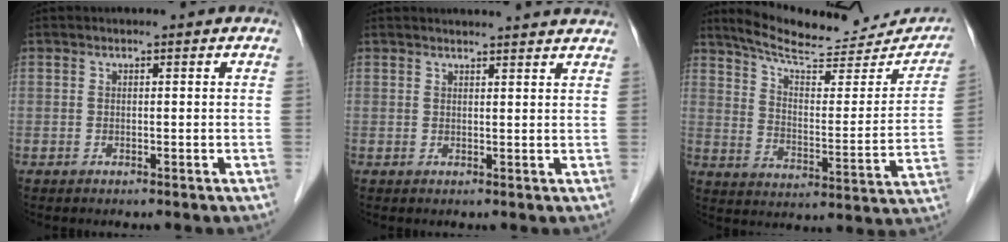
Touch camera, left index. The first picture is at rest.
{"total": 8.5, "force": [8.2, 0.0, 2.2], "torque": [-0.023, 0.011, 0.078]}
{"total": 20.6, "force": [18.8, 4.5, 7.1], "torque": [-0.096, -0.023, 0.251]}